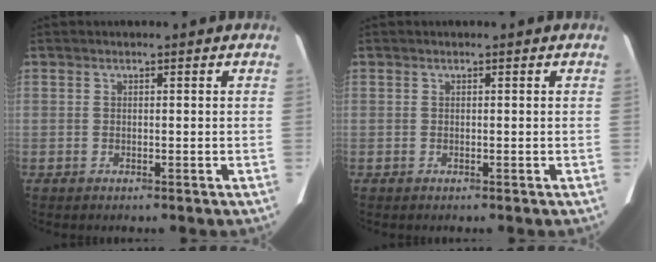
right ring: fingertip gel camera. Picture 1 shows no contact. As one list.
[{"total": 0.0}]